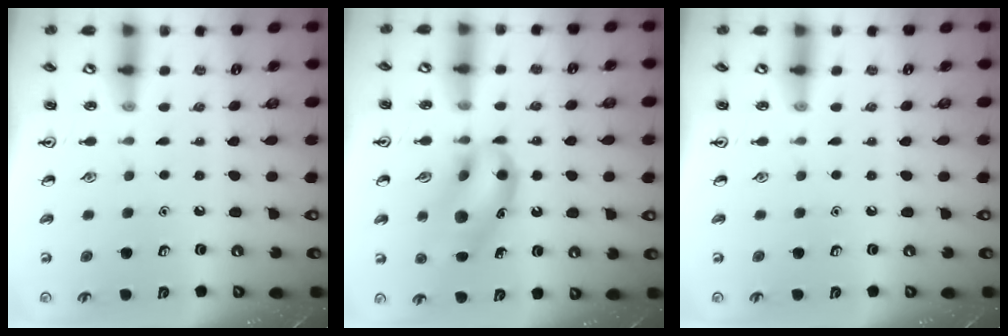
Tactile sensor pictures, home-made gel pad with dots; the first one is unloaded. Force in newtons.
{"total": 14.2, "press": 13.8, "slide": 3.3}
{"total": 0.0}